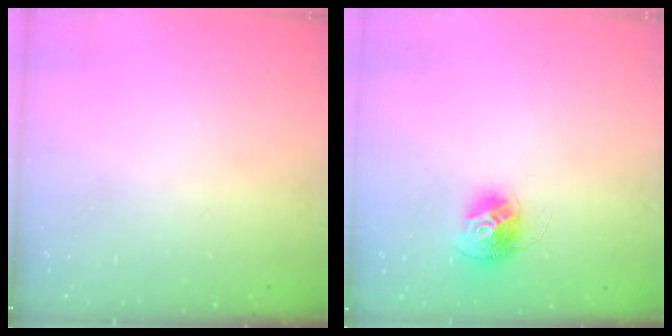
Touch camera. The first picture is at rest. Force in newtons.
{"total": 11.9, "press": 11.9, "slide": 1.0}